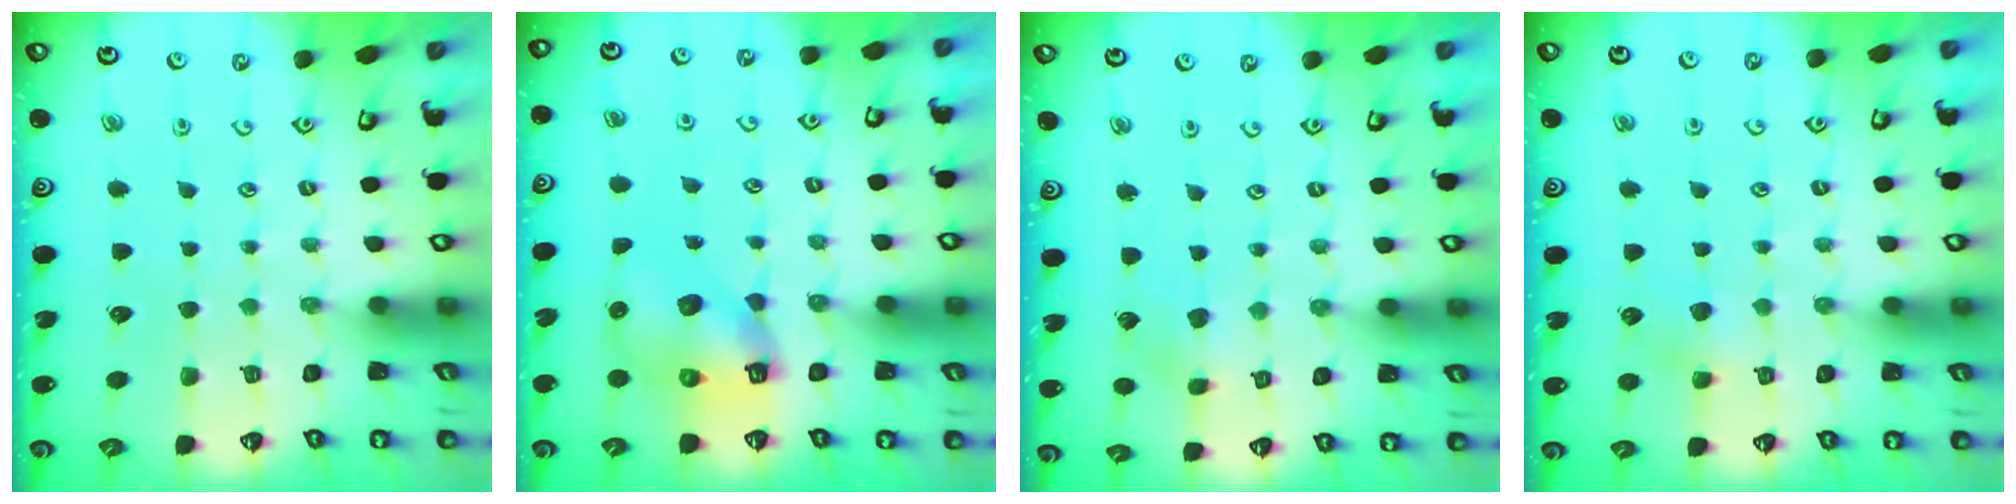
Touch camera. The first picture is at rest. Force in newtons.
{"total": 8.2, "press": 8.1, "slide": 1.0}
{"total": 3.4, "press": 3.3, "slide": 0.4}
{"total": 5.0, "press": 5.0, "slide": 0.3}